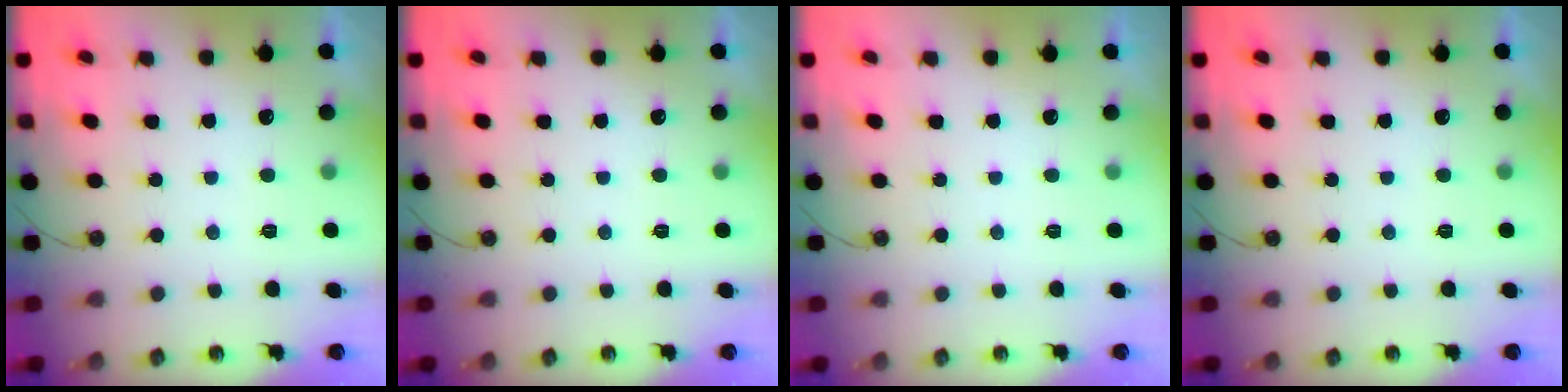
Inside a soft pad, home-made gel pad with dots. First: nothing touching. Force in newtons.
{"total": 0.0}
{"total": 0.0}
{"total": 0.0}